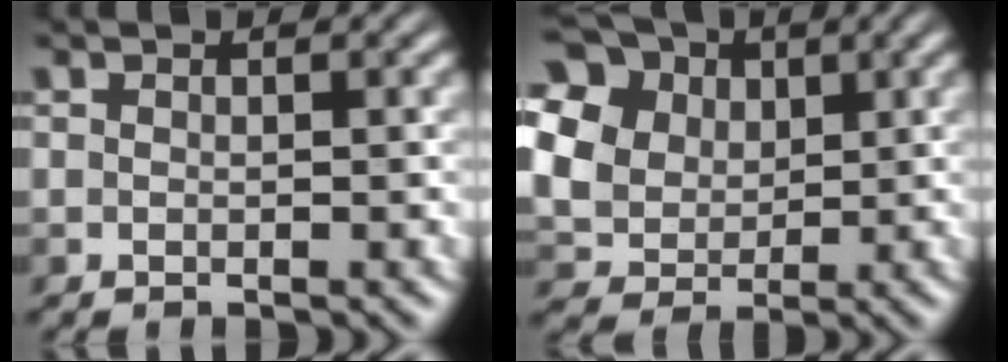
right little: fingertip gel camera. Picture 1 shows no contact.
{"total": 16.0, "force": [6.1, 12.5, 7.9], "torque": [-0.196, 0.027, 0.114]}